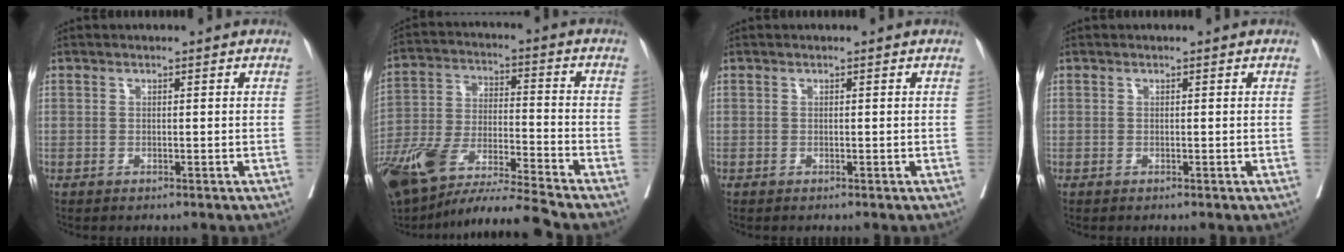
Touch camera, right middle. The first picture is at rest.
{"total": 16.2, "force": [-13.4, 0.2, 9.1], "torque": [-0.192, -0.014, -0.249]}
{"total": 0.0}
{"total": 0.0}